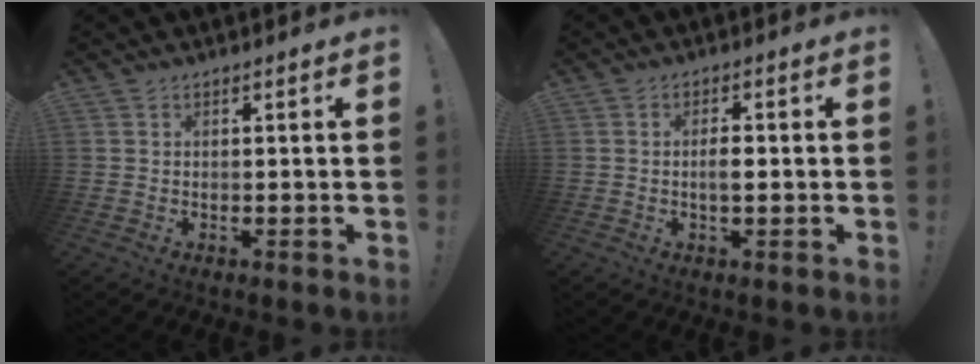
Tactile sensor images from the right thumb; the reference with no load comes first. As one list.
[{"total": 3.5, "force": [-0.5, 1.4, 3.1], "torque": [-0.058, 0.002, -0.015]}]